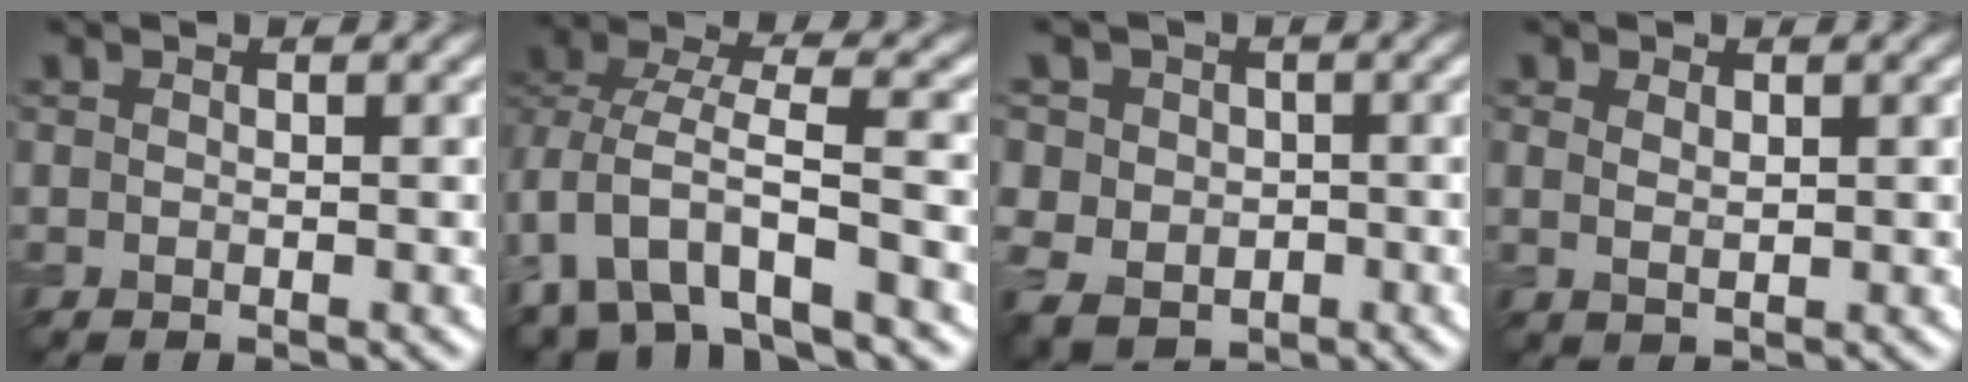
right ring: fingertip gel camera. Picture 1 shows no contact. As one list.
[{"total": 7.8, "force": [-2.9, 3.9, 6.1], "torque": [-0.124, 0.001, -0.050]}, {"total": 7.2, "force": [0.9, 6.6, 2.7], "torque": [-0.064, 0.022, -0.005]}, {"total": 1.3, "force": [0.6, 0.7, 0.9], "torque": [-0.019, -0.001, 0.014]}]